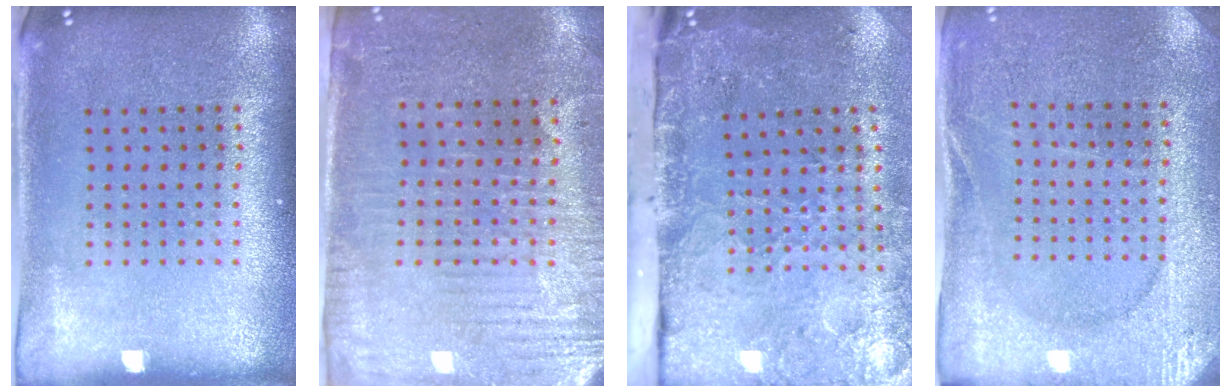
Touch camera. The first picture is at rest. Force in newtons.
{"total": 3.2, "press": 2.9, "slide": 1.3}
{"total": 4.9, "press": 3.6, "slide": 3.3}
{"total": 2.7, "press": 2.7, "slide": 0.2}